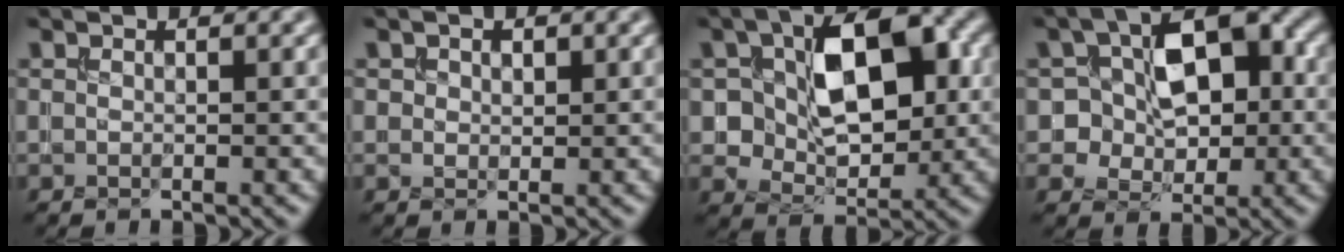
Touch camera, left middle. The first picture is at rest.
{"total": 1.3, "force": [0.7, 1.0, 0.5], "torque": [-0.005, -0.001, 0.008]}
{"total": 8.9, "force": [1.2, 5.5, 6.9], "torque": [-0.100, 0.004, 0.017]}
{"total": 7.5, "force": [0.2, 5.3, 5.3], "torque": [-0.066, 0.018, -0.009]}